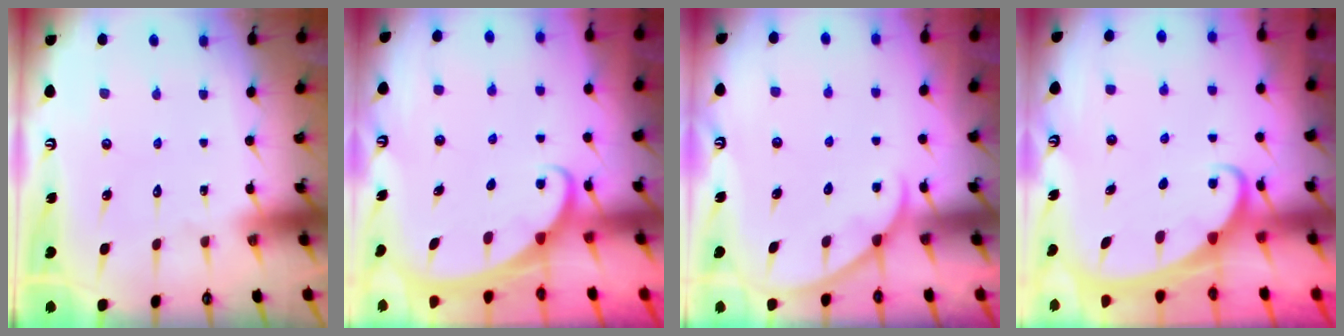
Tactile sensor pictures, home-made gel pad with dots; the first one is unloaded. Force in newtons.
{"total": 1.9, "press": 1.9, "slide": 0.1}
{"total": 3.4, "press": 3.3, "slide": 0.2}
{"total": 2.1, "press": 2.1, "slide": 0.2}